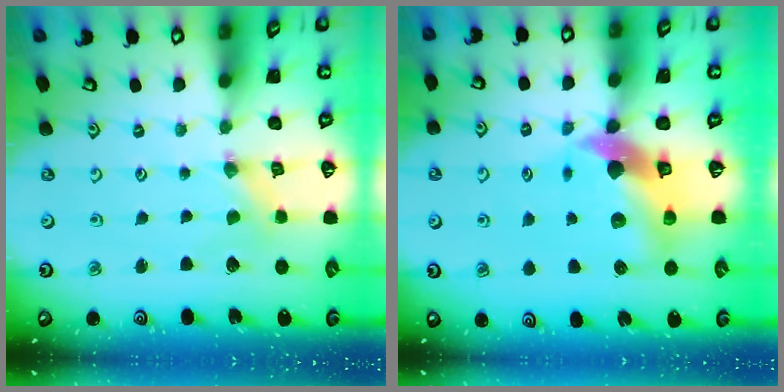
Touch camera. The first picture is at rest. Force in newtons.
{"total": 11.1, "press": 11.0, "slide": 1.6}